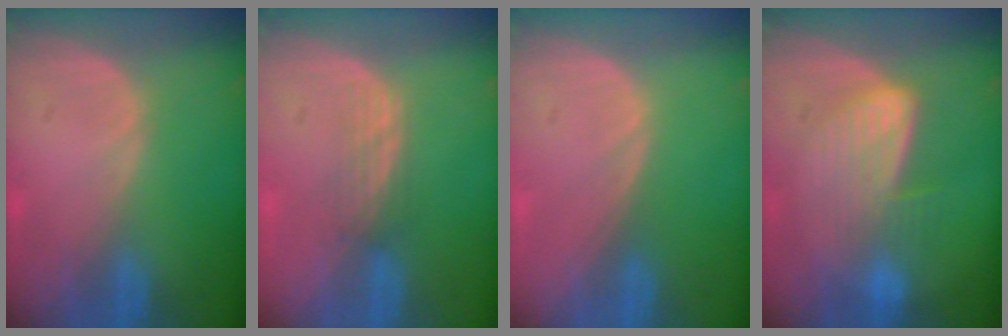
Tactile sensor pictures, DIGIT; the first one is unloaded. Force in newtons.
{"total": 2.4, "press": 2.3, "slide": 0.8}
{"total": 0.0}
{"total": 6.5, "press": 6.5, "slide": 0.3}